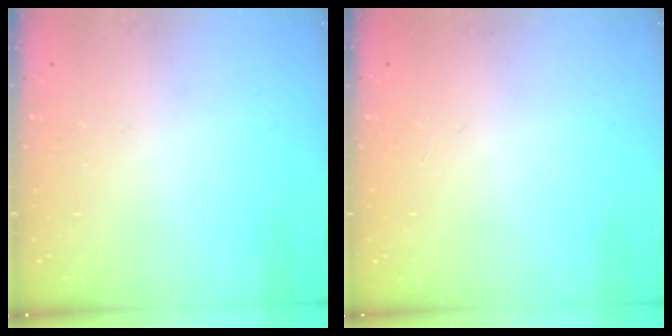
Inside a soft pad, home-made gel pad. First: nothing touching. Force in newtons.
{"total": 1.0, "press": 0.0, "slide": 1.0}